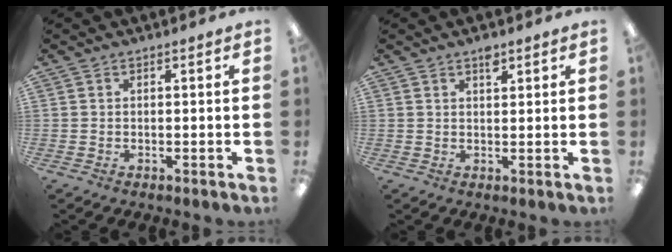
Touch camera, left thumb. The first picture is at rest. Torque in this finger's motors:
{"motor_torque": [0.22, 0.13, 0.14, -0.17, 0.00]}